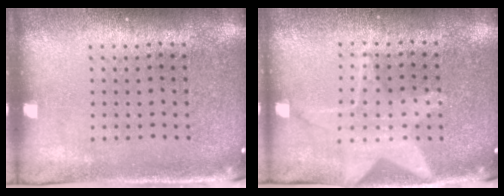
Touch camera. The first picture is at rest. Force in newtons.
{"total": 1.3, "press": 1.3, "slide": 0.2}